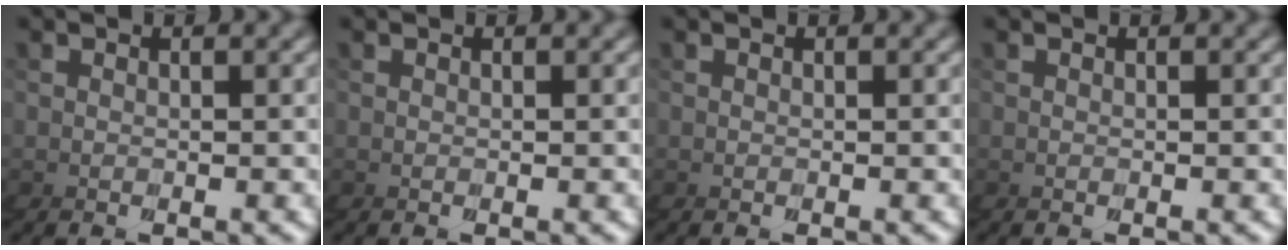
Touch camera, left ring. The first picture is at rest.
{"total": 0.0}
{"total": 0.0}
{"total": 0.0}